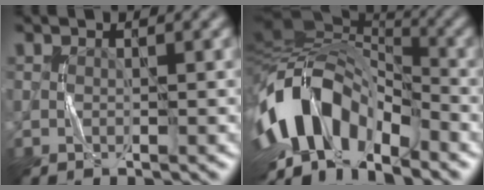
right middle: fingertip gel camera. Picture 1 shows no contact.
{"total": 12.1, "force": [-5.0, 6.6, 8.8], "torque": [-0.155, 0.006, -0.097]}